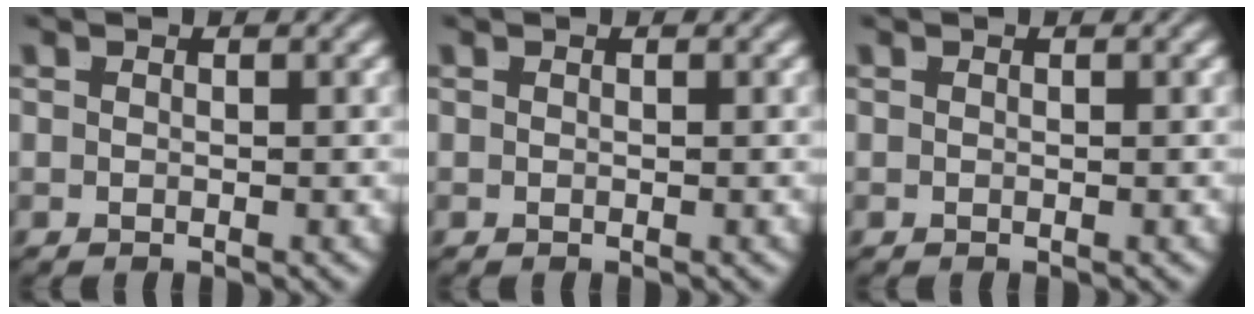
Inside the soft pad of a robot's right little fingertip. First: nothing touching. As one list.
[{"total": 0.0}, {"total": 0.0}]